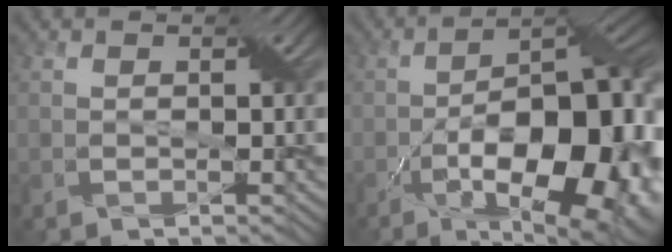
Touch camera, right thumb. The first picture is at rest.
{"total": 19.2, "force": [-6.7, 8.3, 16.0], "torque": [-0.220, -0.015, -0.103]}